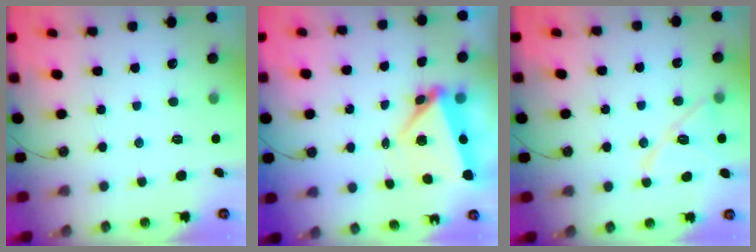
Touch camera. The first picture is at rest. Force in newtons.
{"total": 6.4, "press": 6.3, "slide": 1.1}
{"total": 12.2, "press": 12.2, "slide": 0.8}